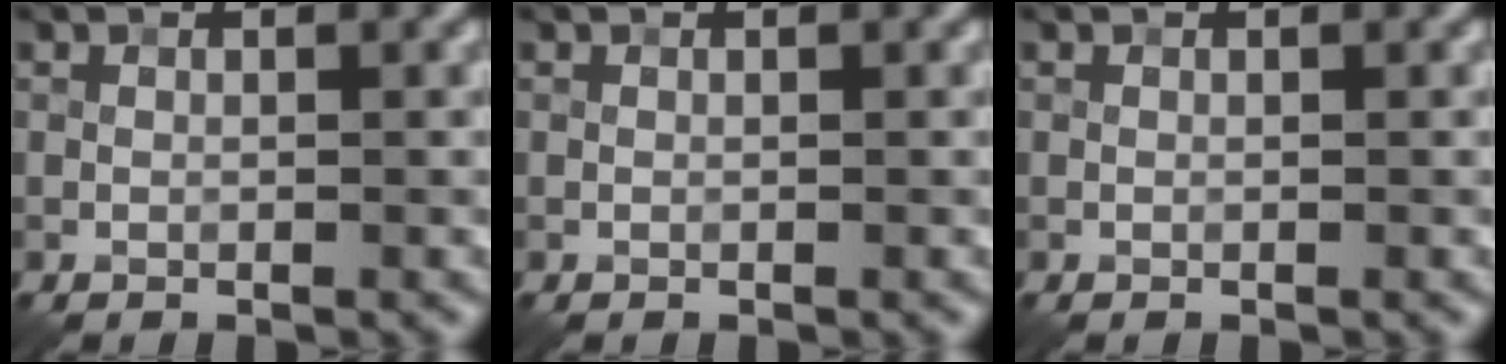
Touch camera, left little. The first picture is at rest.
{"total": 0.0}
{"total": 0.0}